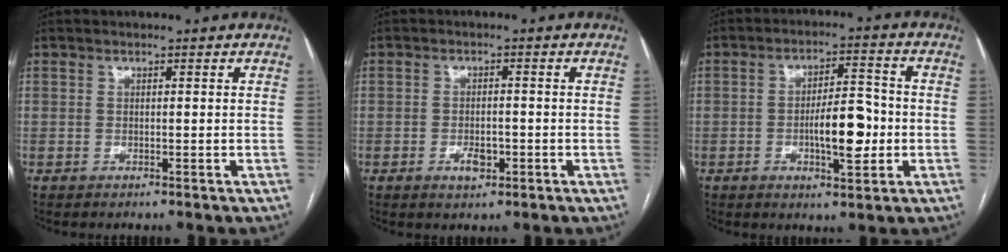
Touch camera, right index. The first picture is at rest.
{"total": 3.5, "force": [-1.9, 1.2, 2.6], "torque": [-0.048, 0.003, -0.033]}
{"total": 8.8, "force": [-1.6, 2.7, 8.2], "torque": [-0.133, 0.010, -0.024]}